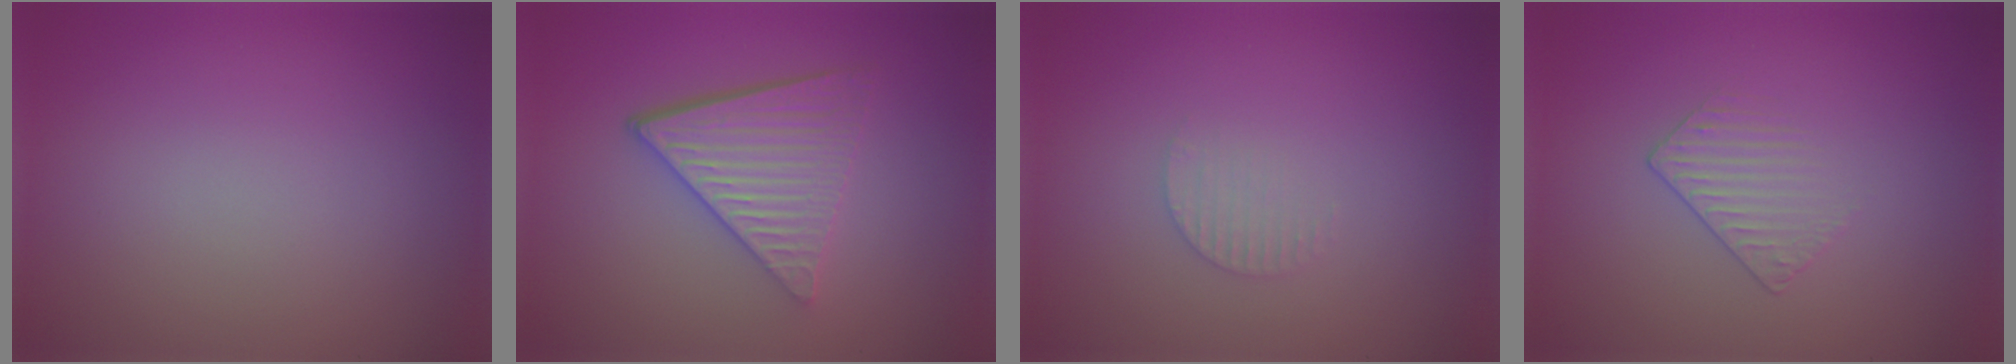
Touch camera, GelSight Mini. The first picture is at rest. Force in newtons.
{"total": 5.2, "press": 3.8, "slide": 3.5}
{"total": 1.3, "press": 1.2, "slide": 0.4}
{"total": 1.3, "press": 0.6, "slide": 1.1}